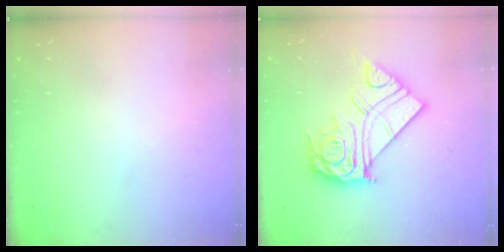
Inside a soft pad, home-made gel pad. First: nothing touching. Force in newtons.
{"total": 17.4, "press": 17.3, "slide": 1.7}